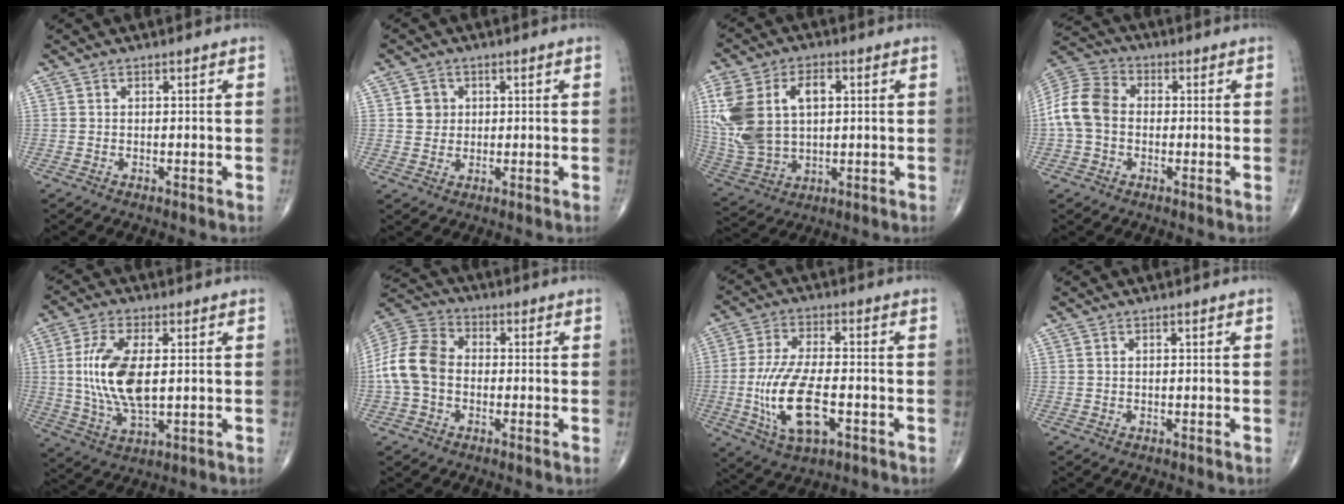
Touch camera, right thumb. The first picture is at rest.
{"total": 3.3, "force": [0.8, 3.1, 0.9], "torque": [0.005, 0.001, 0.009]}
{"total": 18.2, "force": [3.3, 11.6, 13.7], "torque": [-0.295, 0.009, 0.072]}
{"total": 10.1, "force": [-0.8, 7.7, 6.4], "torque": [-0.126, 0.030, -0.027]}
{"total": 13.1, "force": [1.1, 6.1, 11.6], "torque": [-0.237, -0.009, 0.026]}
{"total": 11.1, "force": [-1.4, 8.2, 7.3], "torque": [-0.146, 0.032, -0.039]}
{"total": 13.8, "force": [-3.2, 6.1, 12.0], "torque": [-0.242, 0.007, -0.052]}
{"total": 0.0}